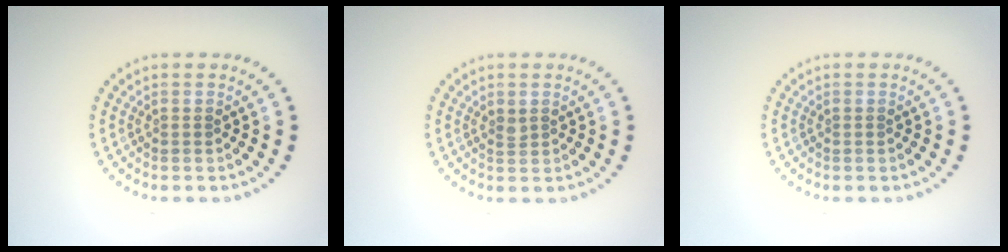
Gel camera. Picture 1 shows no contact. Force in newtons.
{"total": 0.7, "press": 0.6, "slide": 0.4}
{"total": 0.0}